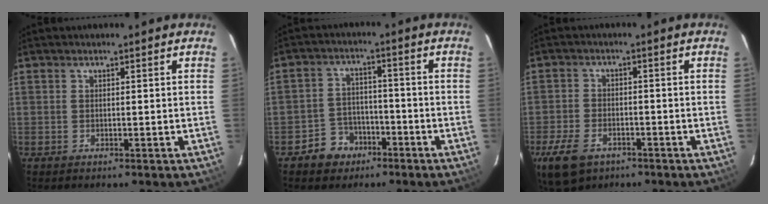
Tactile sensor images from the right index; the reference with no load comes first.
{"total": 6.6, "force": [-4.0, 5.1, 1.0], "torque": [-0.036, 0.024, -0.055]}
{"total": 9.8, "force": [-5.9, 5.8, 5.4], "torque": [-0.139, -0.014, -0.104]}